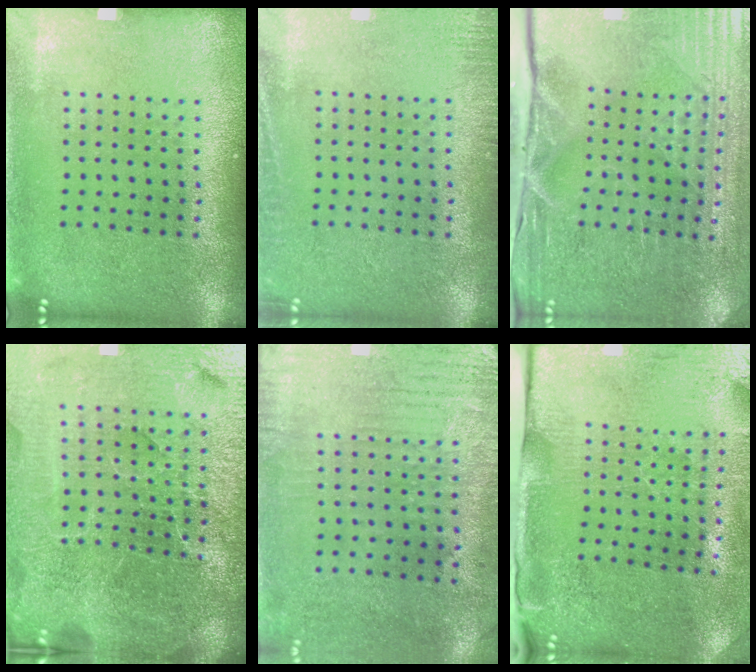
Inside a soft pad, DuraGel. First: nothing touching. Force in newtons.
{"total": 1.9, "press": 1.9, "slide": 0.4}
{"total": 4.3, "press": 4.0, "slide": 1.5}
{"total": 7.2, "press": 6.2, "slide": 3.7}
{"total": 3.0, "press": 2.5, "slide": 1.7}
{"total": 4.6, "press": 3.7, "slide": 2.7}